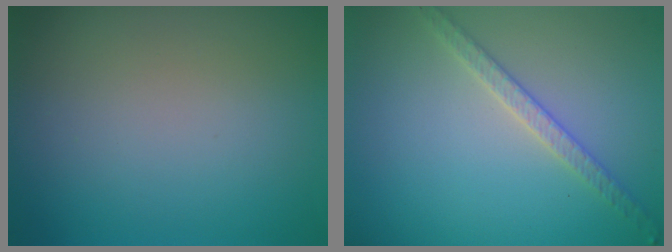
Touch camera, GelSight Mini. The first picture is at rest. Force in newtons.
{"total": 2.5, "press": 2.4, "slide": 0.4}